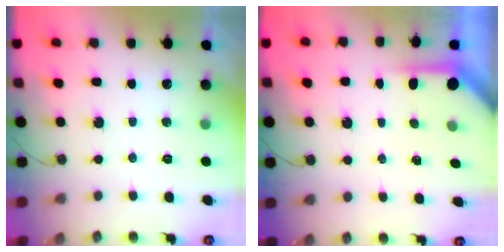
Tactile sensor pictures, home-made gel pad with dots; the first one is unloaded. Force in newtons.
{"total": 3.7, "press": 3.7, "slide": 0.3}